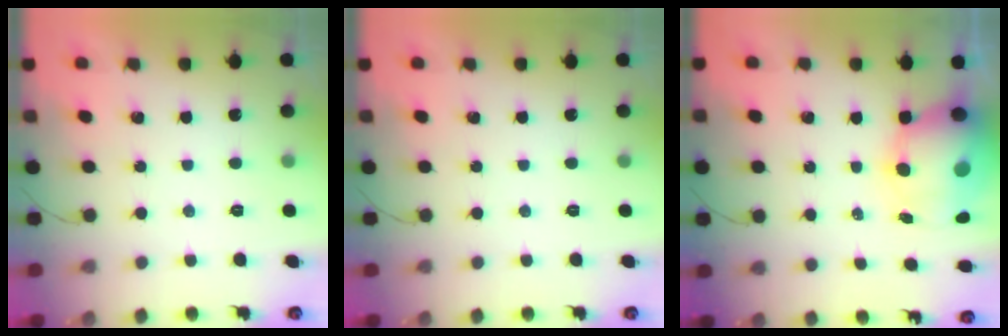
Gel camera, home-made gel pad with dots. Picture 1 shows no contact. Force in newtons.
{"total": 0.0}
{"total": 10.4, "press": 10.1, "slide": 2.5}